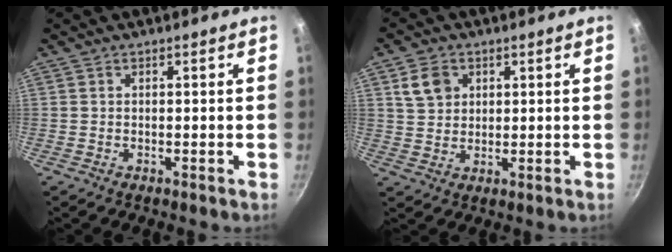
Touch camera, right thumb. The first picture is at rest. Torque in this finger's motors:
{"motor_torque": [0.10, 0.49, 0.11, -0.29, 0.02]}